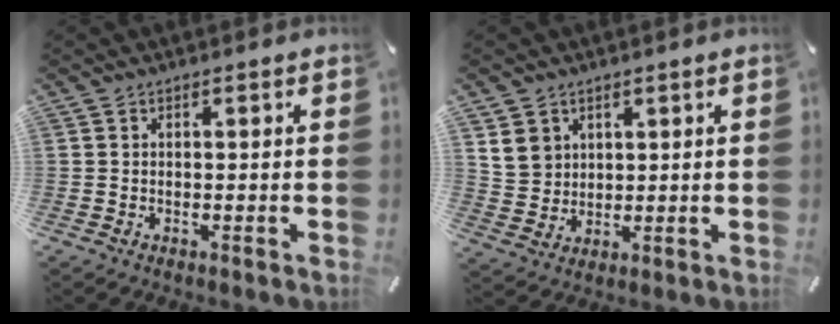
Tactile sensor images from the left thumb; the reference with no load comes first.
{"total": 6.6, "force": [2.8, 5.8, 1.1], "torque": [-0.025, -0.002, 0.055]}